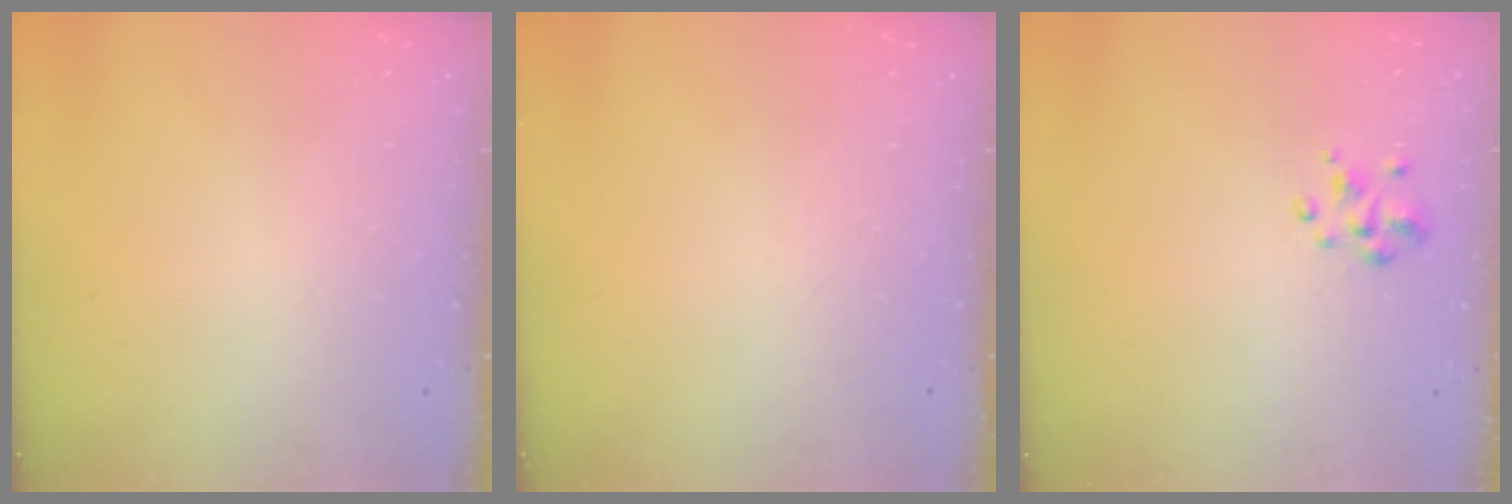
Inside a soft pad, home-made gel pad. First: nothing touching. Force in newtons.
{"total": 0.0}
{"total": 2.5, "press": 2.4, "slide": 0.7}